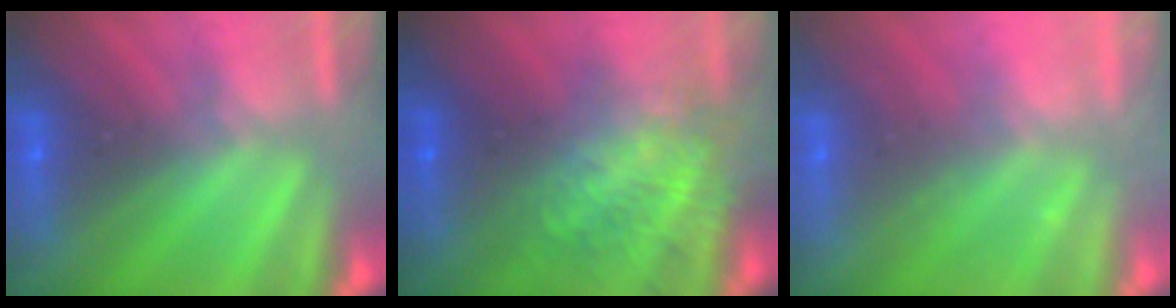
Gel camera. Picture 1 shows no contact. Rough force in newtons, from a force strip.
{"total": 9.6}
{"total": 2.2}